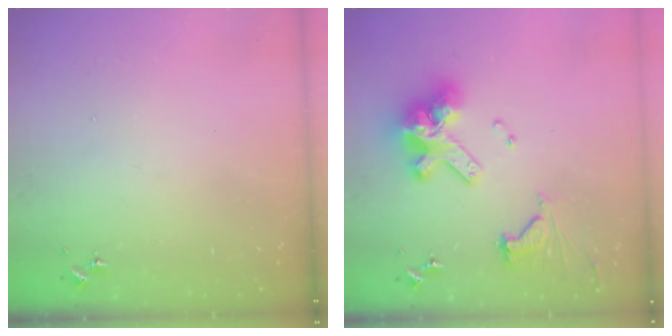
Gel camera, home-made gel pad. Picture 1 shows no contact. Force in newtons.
{"total": 18.7, "press": 18.5, "slide": 2.2}